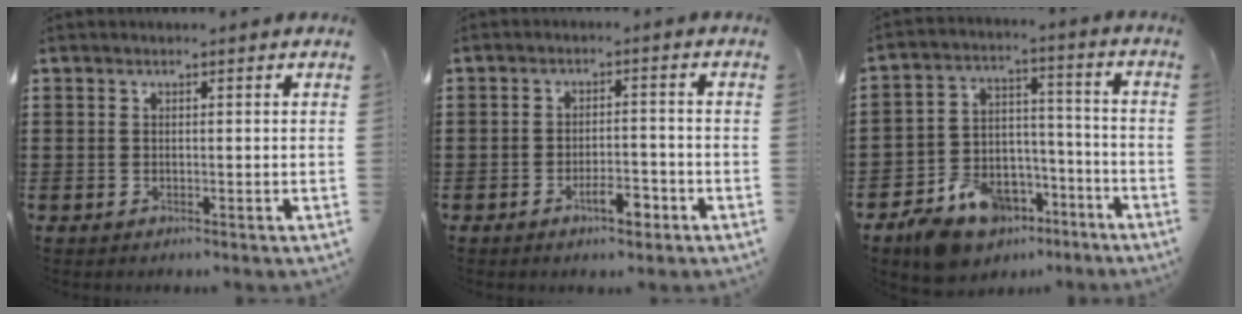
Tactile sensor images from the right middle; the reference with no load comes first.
{"total": 4.5, "force": [-2.9, 1.6, 3.1], "torque": [-0.047, 0.010, -0.053]}
{"total": 9.4, "force": [-7.5, 5.2, 2.3], "torque": [-0.059, 0.034, -0.142]}